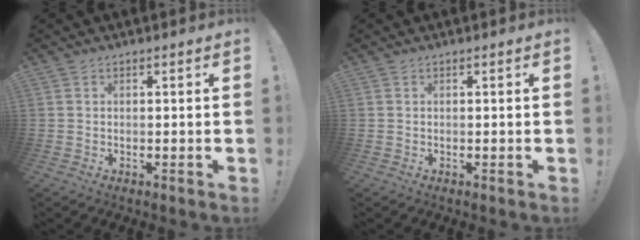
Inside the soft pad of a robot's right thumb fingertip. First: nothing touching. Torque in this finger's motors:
{"motor_torque": [0.00, 0.00, 0.00, 0.00, 0.00]}